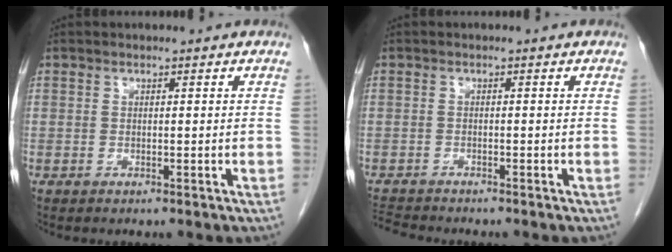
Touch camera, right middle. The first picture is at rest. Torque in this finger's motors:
{"motor_torque": [0.08, -0.07, -0.01, 0.00]}